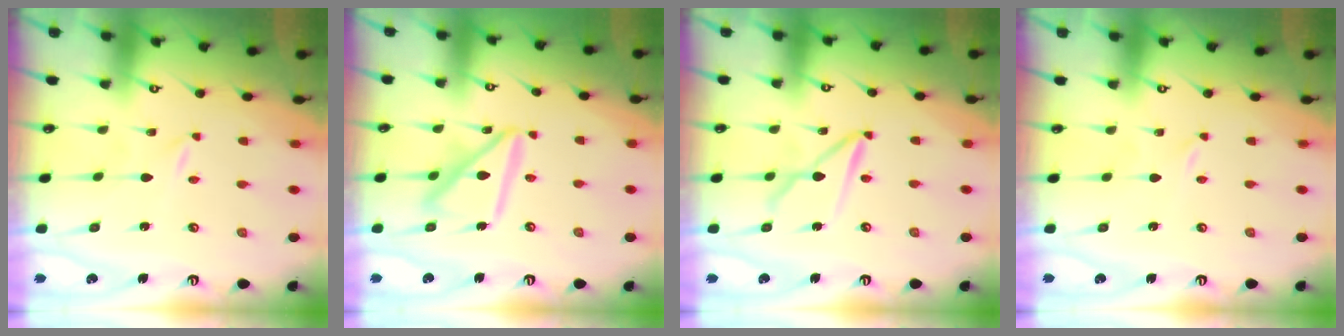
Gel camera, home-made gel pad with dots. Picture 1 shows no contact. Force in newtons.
{"total": 16.7, "press": 16.6, "slide": 1.6}
{"total": 8.1, "press": 8.1, "slide": 0.6}
{"total": 0.0}